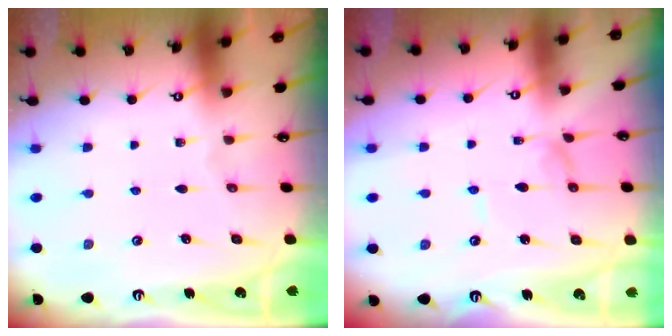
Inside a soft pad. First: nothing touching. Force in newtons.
{"total": 0.9, "press": 0.9, "slide": 0.1}